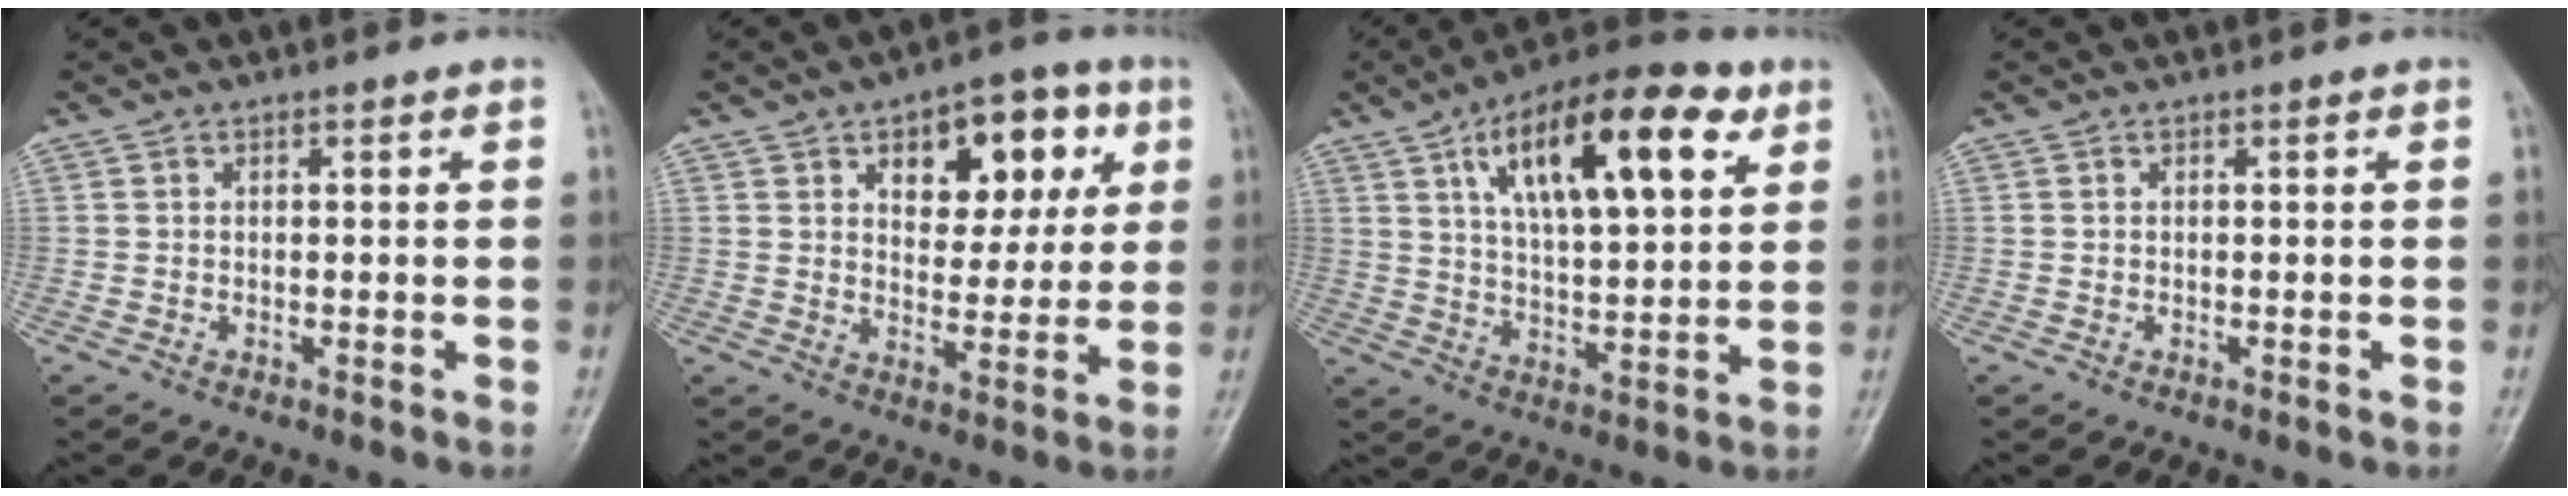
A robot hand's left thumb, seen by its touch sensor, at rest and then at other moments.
{"total": 13.9, "force": [5.6, 8.0, 9.9], "torque": [-0.086, -0.008, 0.081]}
{"total": 20.7, "force": [8.8, 8.4, 16.8], "torque": [-0.238, -0.014, 0.141]}
{"total": 0.0}